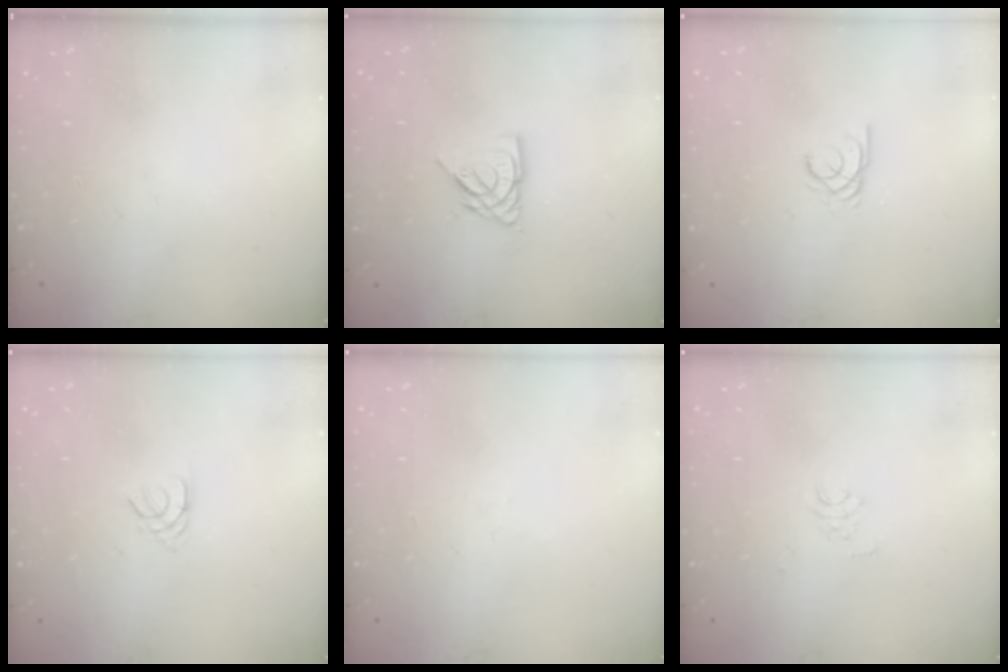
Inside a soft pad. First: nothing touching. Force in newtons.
{"total": 7.6, "press": 7.6, "slide": 0.5}
{"total": 2.0, "press": 2.0, "slide": 0.2}
{"total": 1.4, "press": 1.4, "slide": 0.3}
{"total": 2.0, "press": 1.9, "slide": 0.5}
{"total": 2.6, "press": 2.6, "slide": 0.1}